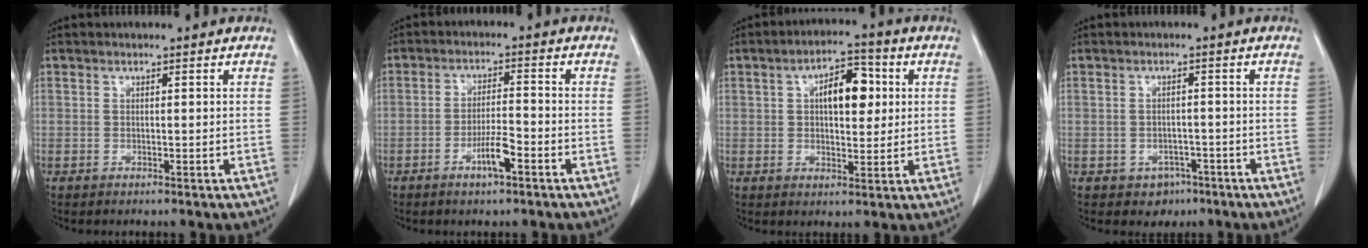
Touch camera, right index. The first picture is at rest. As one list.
[{"total": 4.7, "force": [-2.4, 0.7, 4.0], "torque": [-0.075, -0.001, -0.046]}, {"total": 8.0, "force": [1.8, 3.7, 6.8], "torque": [-0.107, 0.018, 0.028]}, {"total": 3.2, "force": [-1.8, 2.6, 0.7], "torque": [-0.005, 0.010, -0.014]}]